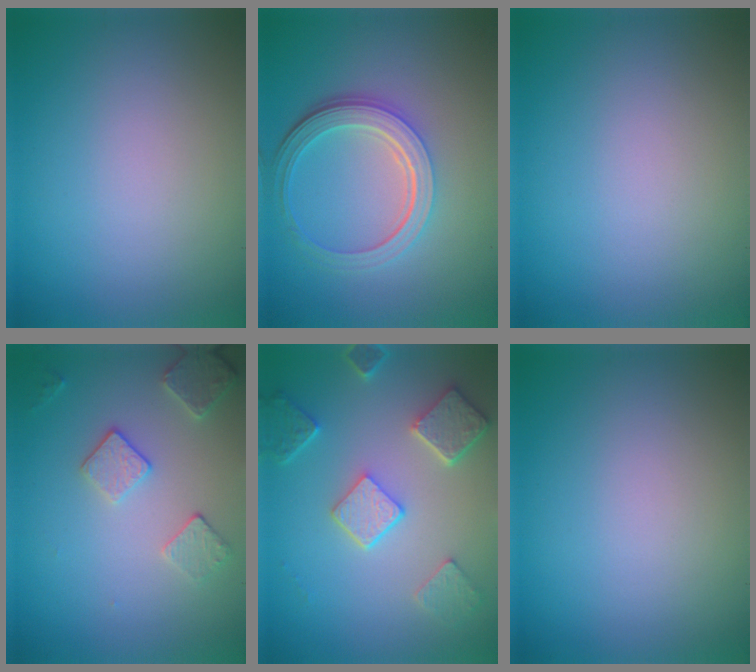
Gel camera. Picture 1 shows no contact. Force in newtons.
{"total": 5.2, "press": 3.8, "slide": 3.5}
{"total": 0.0}
{"total": 2.7, "press": 2.7, "slide": 0.7}
{"total": 5.0, "press": 4.0, "slide": 3.1}
{"total": 0.0}